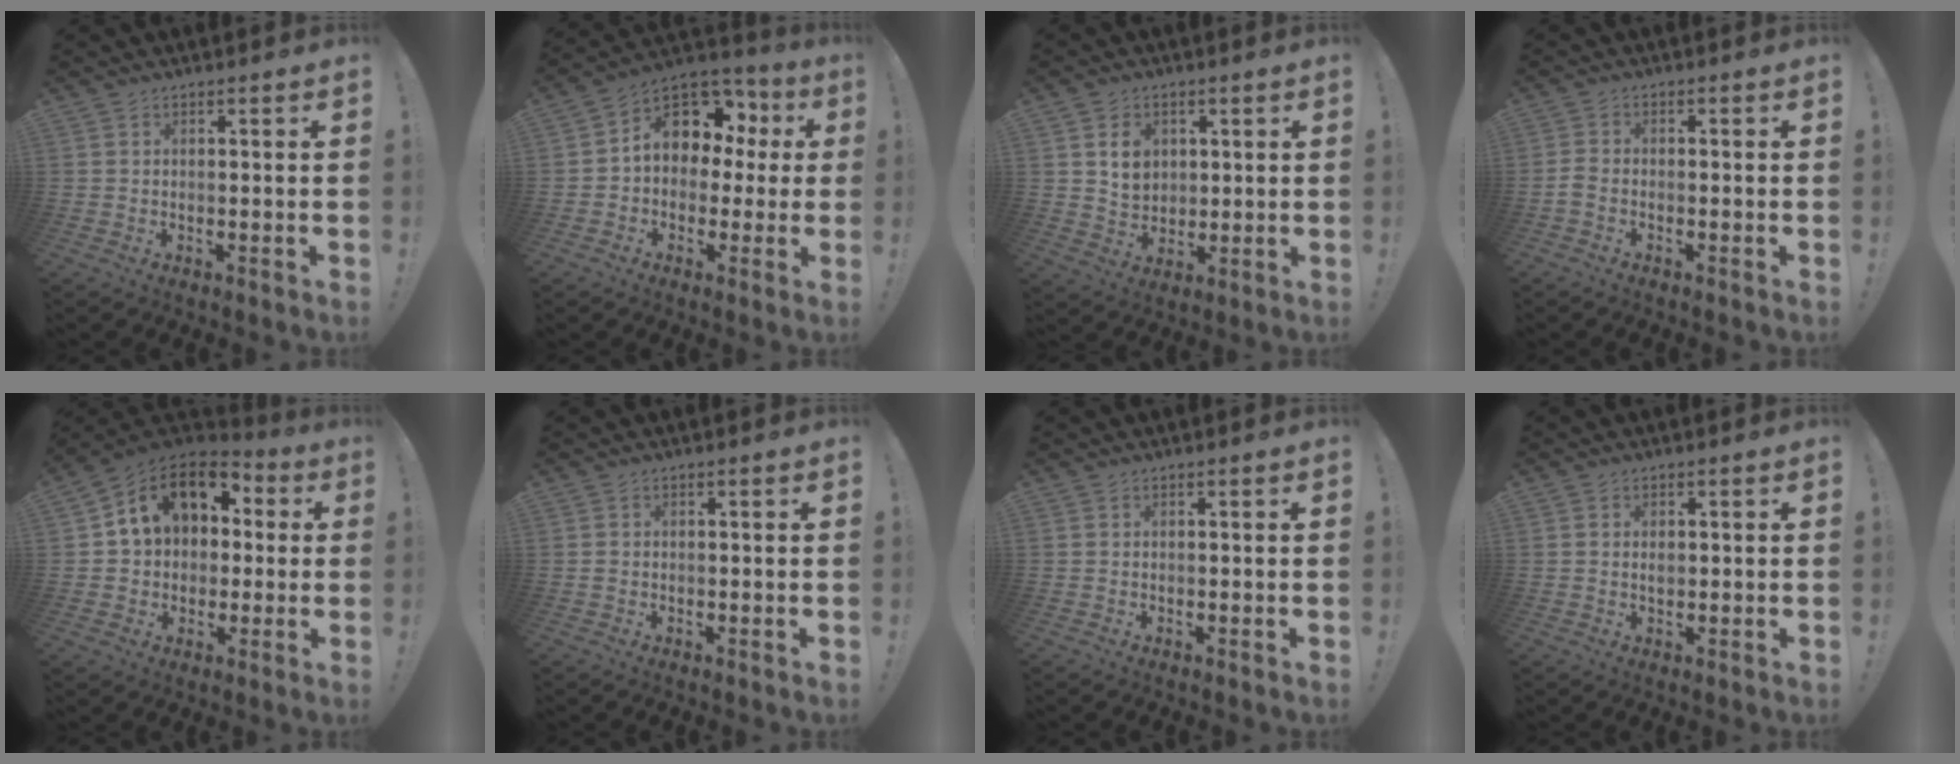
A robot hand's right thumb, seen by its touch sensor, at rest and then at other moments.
{"total": 11.7, "force": [4.0, 8.9, 6.5], "torque": [-0.099, -0.021, 0.076]}
{"total": 7.8, "force": [2.8, 6.5, 3.2], "torque": [-0.039, -0.010, 0.055]}
{"total": 2.8, "force": [-1.3, 1.3, 2.1], "torque": [-0.052, 0.003, -0.023]}
{"total": 15.6, "force": [5.8, 11.0, 9.4], "torque": [-0.141, -0.012, 0.104]}
{"total": 0.7, "force": [-0.1, 0.7, 0.2], "torque": [-0.009, 0.006, -0.001]}
{"total": 0.0}
{"total": 1.3, "force": [0.1, 1.0, 0.7], "torque": [-0.005, 0.000, -0.001]}